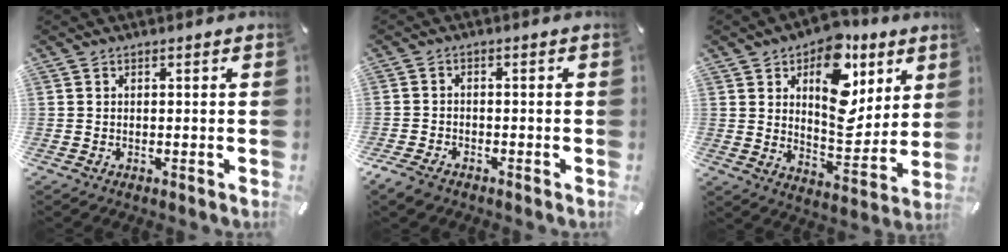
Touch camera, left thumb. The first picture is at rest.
{"total": 3.1, "force": [-2.3, 1.6, 1.2], "torque": [-0.038, 0.006, -0.050]}
{"total": 16.2, "force": [7.4, 10.6, 9.8], "torque": [-0.117, -0.047, 0.130]}